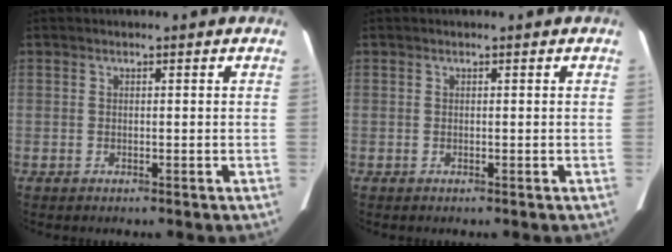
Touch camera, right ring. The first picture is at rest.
{"total": 0.0}